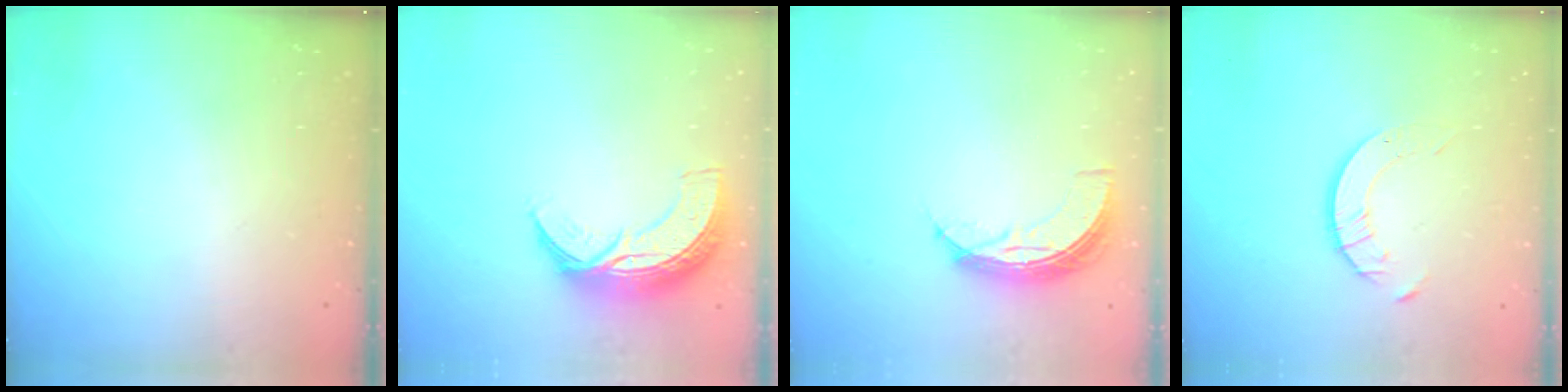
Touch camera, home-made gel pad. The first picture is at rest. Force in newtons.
{"total": 11.7, "press": 11.7, "slide": 0.6}
{"total": 8.1, "press": 8.1, "slide": 0.4}
{"total": 4.0, "press": 4.0, "slide": 0.5}